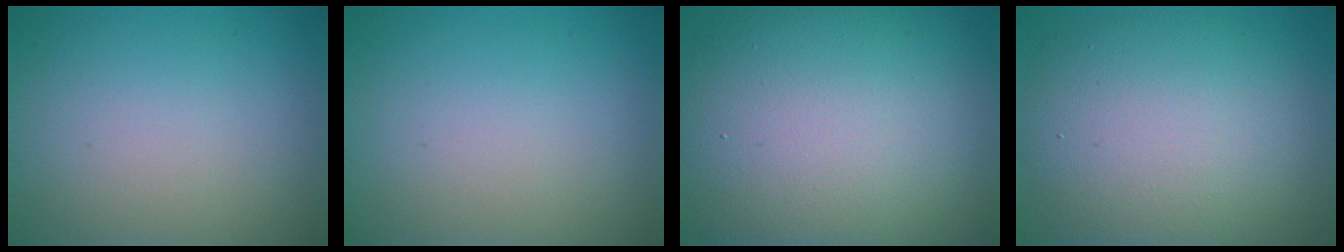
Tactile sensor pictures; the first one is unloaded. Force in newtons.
{"total": 0.0}
{"total": 15.6, "press": 15.6, "slide": 0.6}
{"total": 10.8, "press": 10.7, "slide": 0.6}